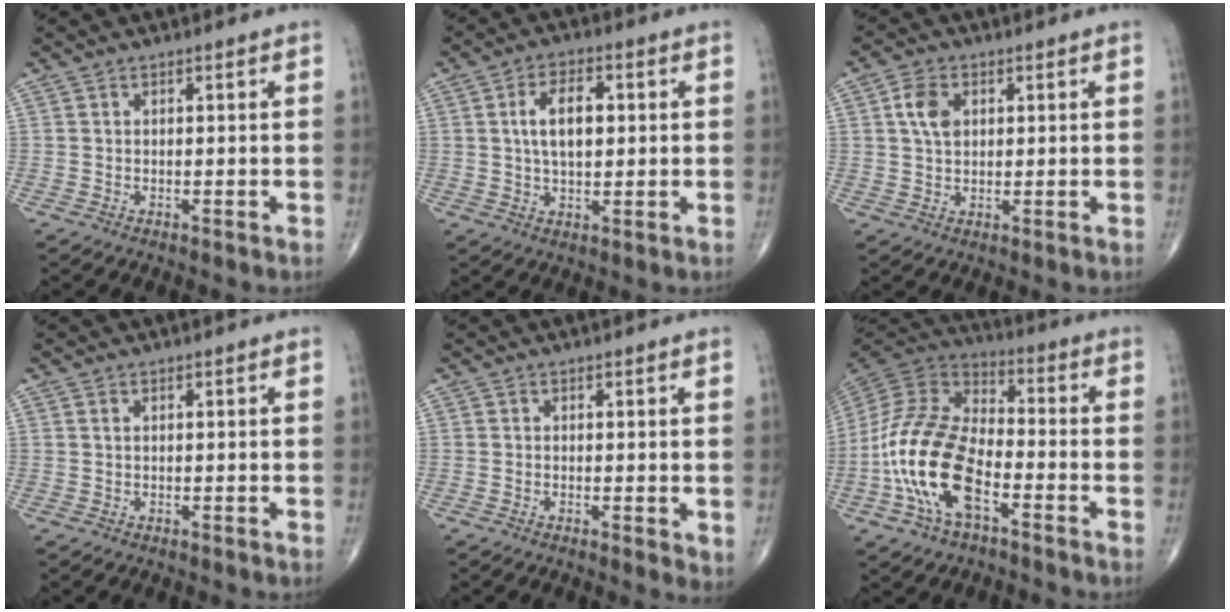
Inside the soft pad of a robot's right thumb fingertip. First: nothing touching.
{"total": 7.9, "force": [1.2, 4.3, 6.6], "torque": [-0.105, 0.006, 0.019]}
{"total": 5.2, "force": [1.4, 3.6, 3.5], "torque": [-0.060, -0.003, 0.023]}
{"total": 0.5, "force": [0.2, 0.3, 0.4], "torque": [-0.009, 0.005, 0.005]}
{"total": 2.3, "force": [0.0, 0.9, 2.1], "torque": [-0.031, -0.008, -0.004]}
{"total": 18.7, "force": [-6.4, 9.5, 14.8], "torque": [-0.301, 0.038, -0.125]}